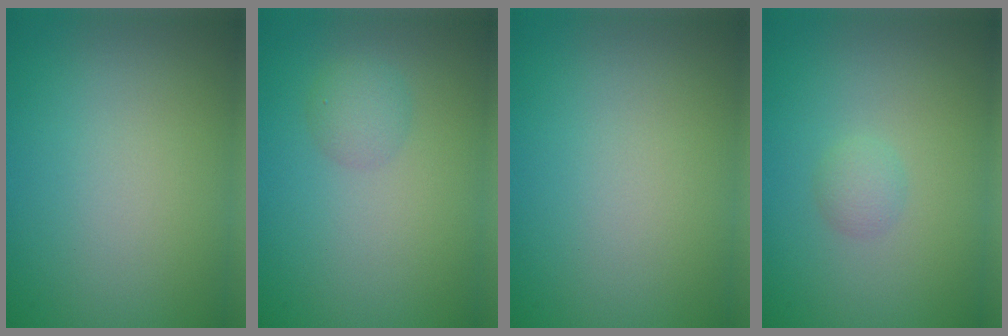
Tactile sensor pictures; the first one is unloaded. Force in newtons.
{"total": 1.6, "press": 1.6, "slide": 0.1}
{"total": 0.0}
{"total": 1.2, "press": 1.2, "slide": 0.1}